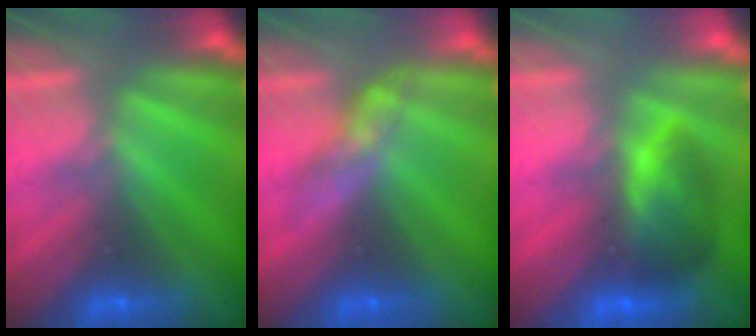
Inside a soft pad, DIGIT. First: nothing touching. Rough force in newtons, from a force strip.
{"total": 2.7}
{"total": 7.6}